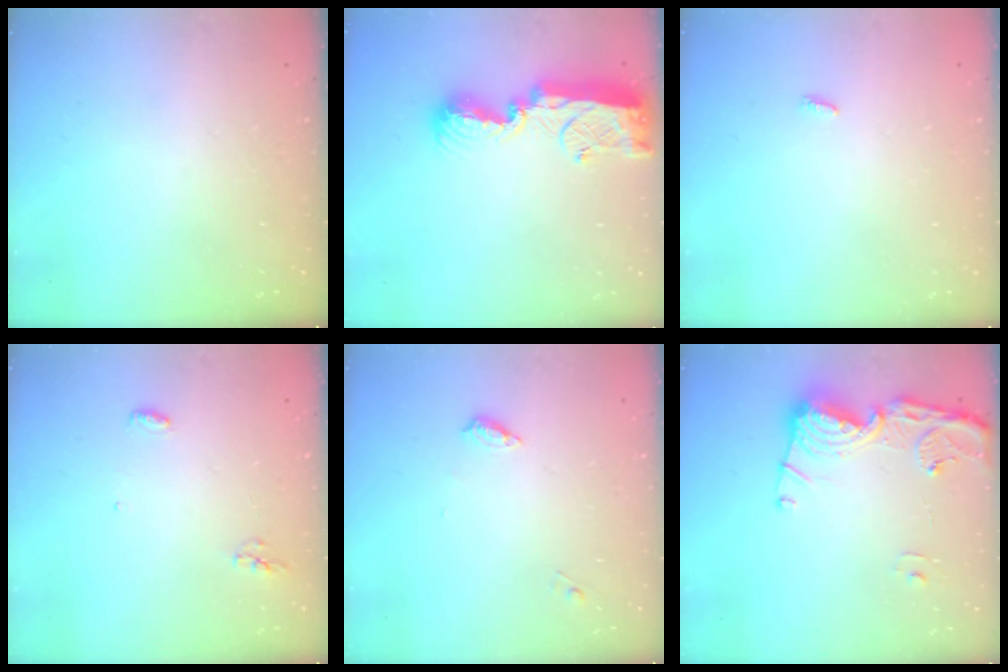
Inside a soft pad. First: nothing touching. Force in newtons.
{"total": 13.5, "press": 13.5, "slide": 0.6}
{"total": 2.3, "press": 2.3, "slide": 0.3}
{"total": 3.8, "press": 3.7, "slide": 0.9}
{"total": 5.6, "press": 5.6, "slide": 0.6}
{"total": 14.8, "press": 14.7, "slide": 1.7}